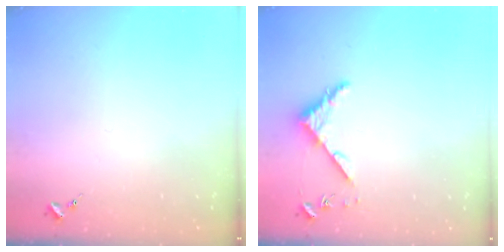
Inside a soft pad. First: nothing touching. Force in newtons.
{"total": 4.3, "press": 4.3, "slide": 0.4}